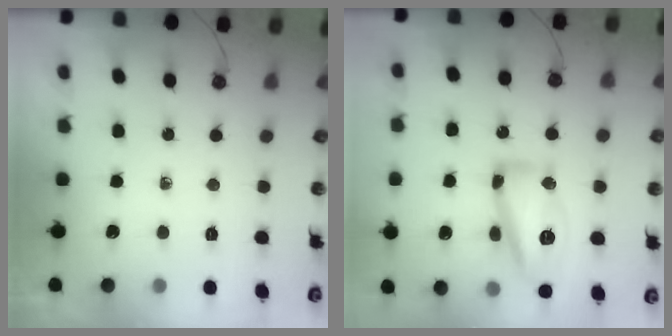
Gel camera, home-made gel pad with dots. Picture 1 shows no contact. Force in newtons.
{"total": 14.6, "press": 14.5, "slide": 0.7}